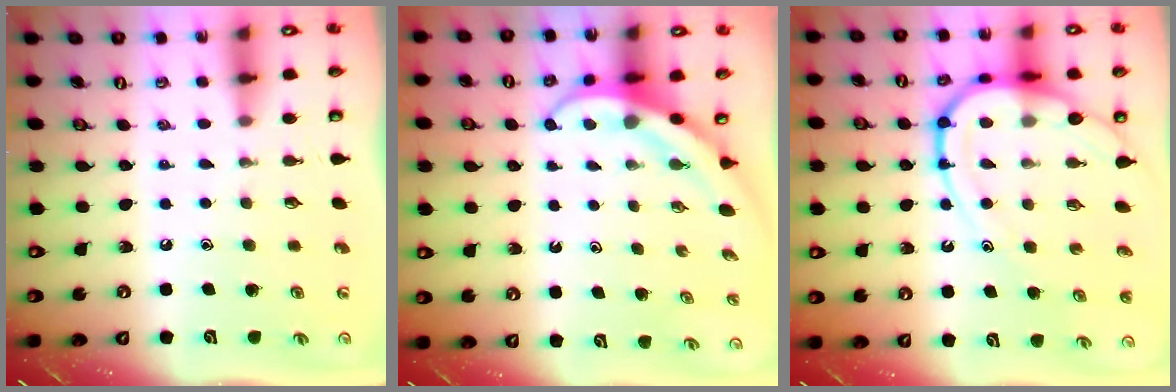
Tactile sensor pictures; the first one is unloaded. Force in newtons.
{"total": 4.0, "press": 4.0, "slide": 0.4}
{"total": 14.5, "press": 14.5, "slide": 1.3}